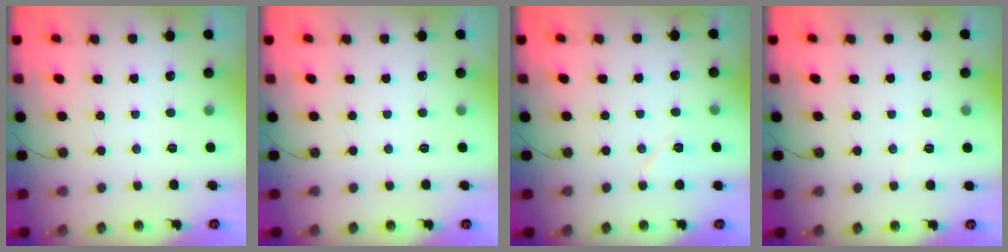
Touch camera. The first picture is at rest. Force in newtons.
{"total": 0.0}
{"total": 6.7, "press": 5.9, "slide": 3.3}
{"total": 4.1, "press": 4.0, "slide": 0.8}